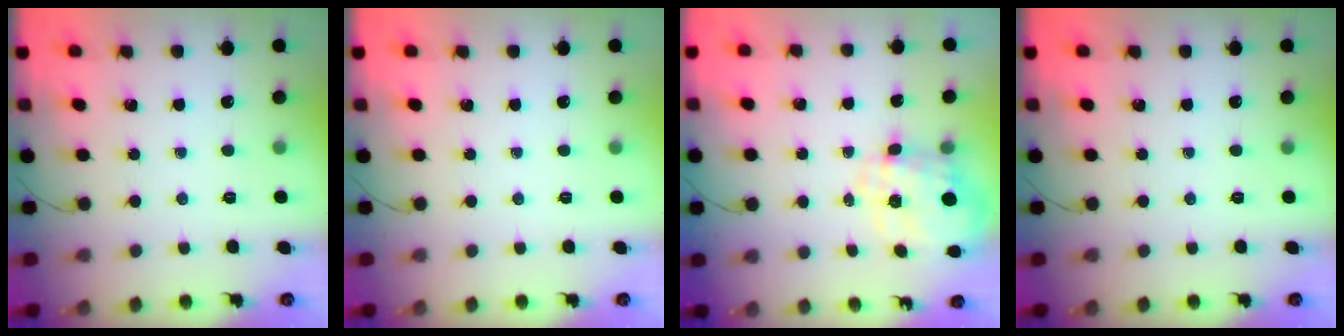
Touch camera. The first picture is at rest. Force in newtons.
{"total": 0.0}
{"total": 10.5, "press": 10.5, "slide": 0.9}
{"total": 0.0}